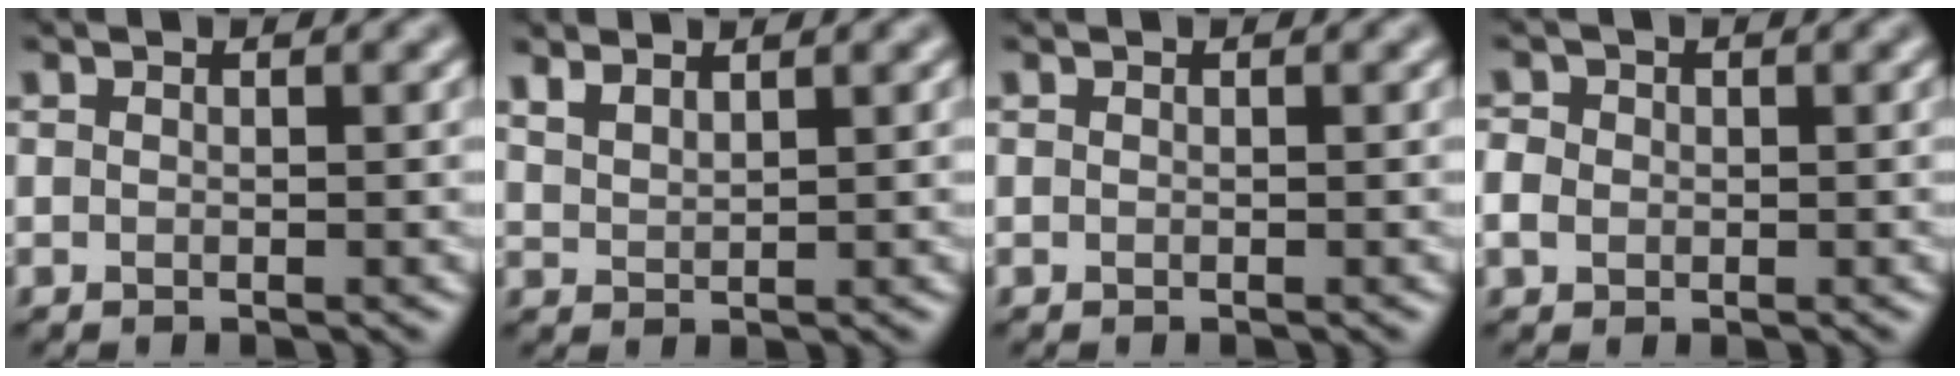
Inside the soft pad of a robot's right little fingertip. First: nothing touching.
{"total": 1.6, "force": [1.4, 0.3, 0.6], "torque": [-0.016, 0.000, 0.030]}
{"total": 0.0}
{"total": 1.8, "force": [-0.1, 1.7, 0.8], "torque": [-0.017, 0.001, -0.007]}